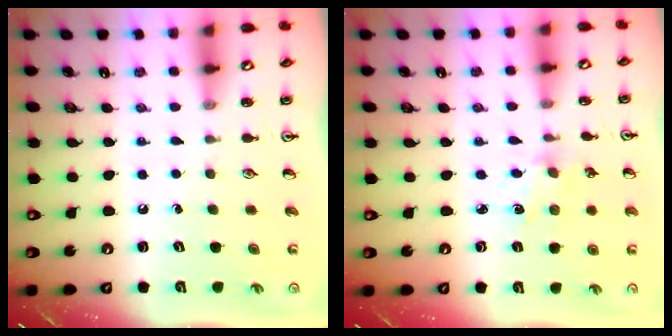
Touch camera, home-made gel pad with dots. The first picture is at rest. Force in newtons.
{"total": 2.4, "press": 2.4, "slide": 0.3}